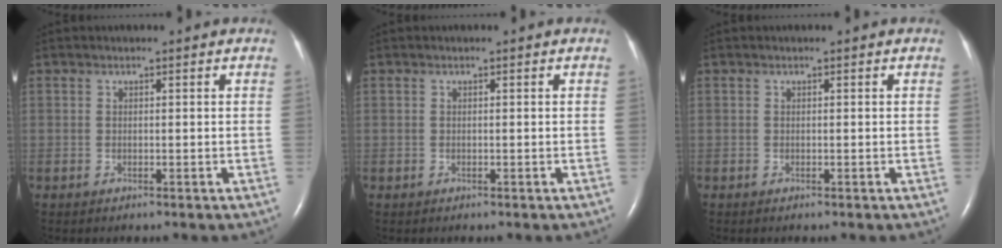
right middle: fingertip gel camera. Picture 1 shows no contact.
{"total": 0.0}
{"total": 0.0}